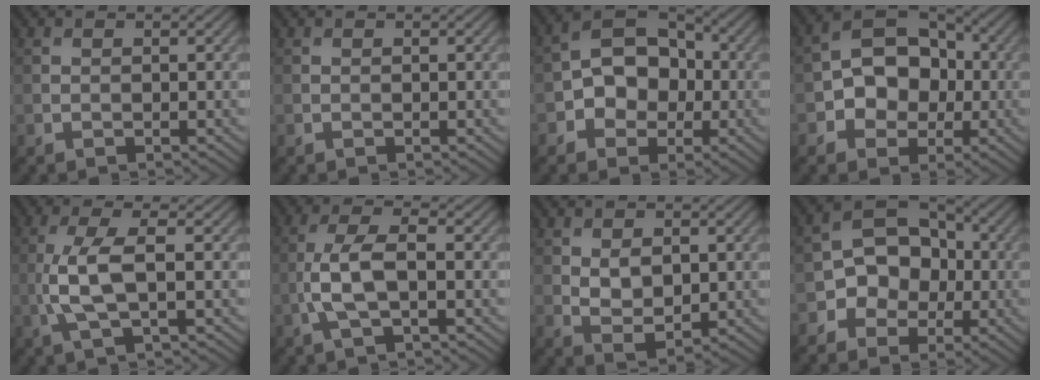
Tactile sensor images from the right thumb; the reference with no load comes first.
{"total": 0.0}
{"total": 6.6, "force": [-1.5, 5.4, 3.5], "torque": [-0.049, 0.012, -0.043]}
{"total": 7.3, "force": [-1.2, 5.9, 4.0], "torque": [-0.056, 0.013, -0.040]}
{"total": 5.0, "force": [-0.5, 1.4, 4.8], "torque": [-0.115, 0.013, -0.012]}
{"total": 4.8, "force": [-1.2, 1.4, 4.4], "torque": [-0.102, 0.015, -0.023]}
{"total": 4.1, "force": [1.0, 3.0, 2.6], "torque": [-0.053, -0.005, 0.024]}
{"total": 7.3, "force": [-2.1, 6.1, 3.5], "torque": [-0.036, 0.002, -0.043]}